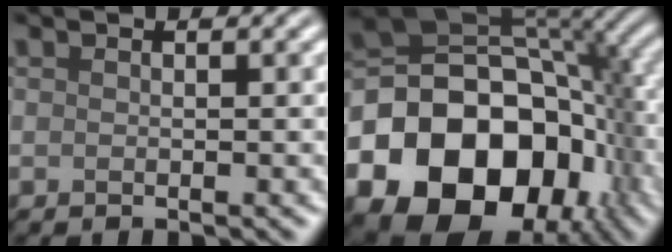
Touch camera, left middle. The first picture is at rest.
{"total": 19.8, "force": [-7.0, 14.4, 11.7], "torque": [-0.216, -0.037, -0.102]}